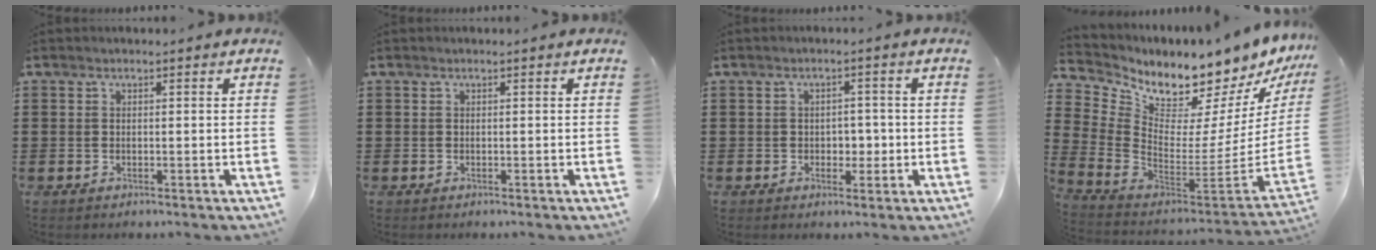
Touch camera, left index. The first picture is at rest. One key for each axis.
{"total": 0.0}
{"total": 2.6, "fx": -0.4, "fy": 2.0, "fz": 1.7, "tx": -0.030, "ty": 0.001, "tz": -0.014}
{"total": 6.9, "fx": 6.5, "fy": 1.6, "fz": 1.2, "tx": -0.065, "ty": -0.079, "tz": 0.107}